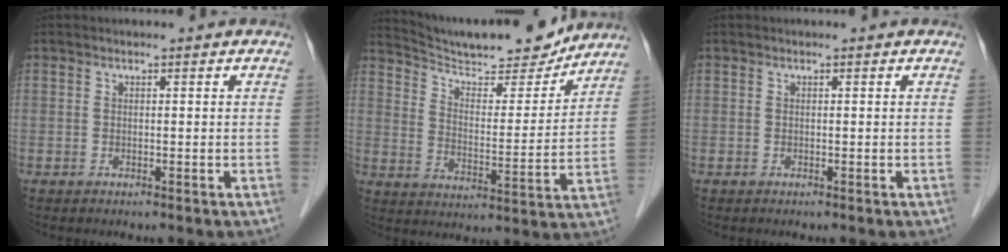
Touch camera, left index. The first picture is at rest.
{"total": 16.8, "force": [15.7, 2.5, 5.5], "torque": [-0.091, -0.011, 0.240]}
{"total": 0.0}